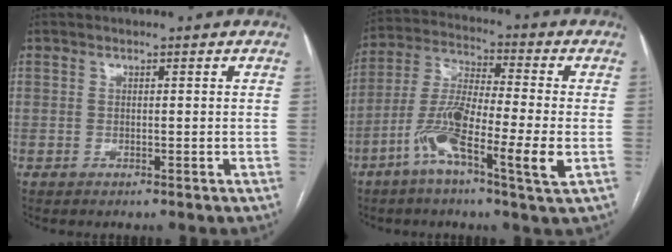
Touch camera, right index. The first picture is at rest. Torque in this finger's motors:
{"motor_torque": [0.63, -0.25, 0.60, 0.21]}